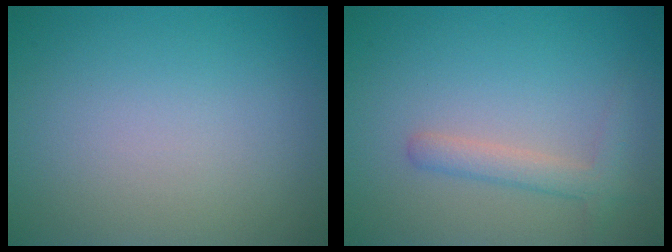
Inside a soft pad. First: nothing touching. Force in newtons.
{"total": 2.2, "press": 2.2, "slide": 0.2}